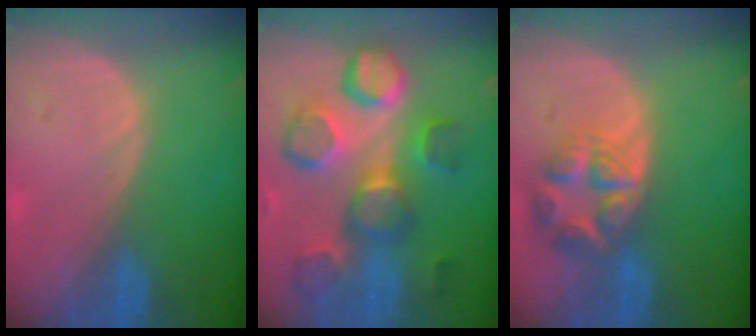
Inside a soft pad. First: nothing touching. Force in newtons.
{"total": 11.9, "press": 10.9, "slide": 4.6}
{"total": 7.8, "press": 6.8, "slide": 3.7}